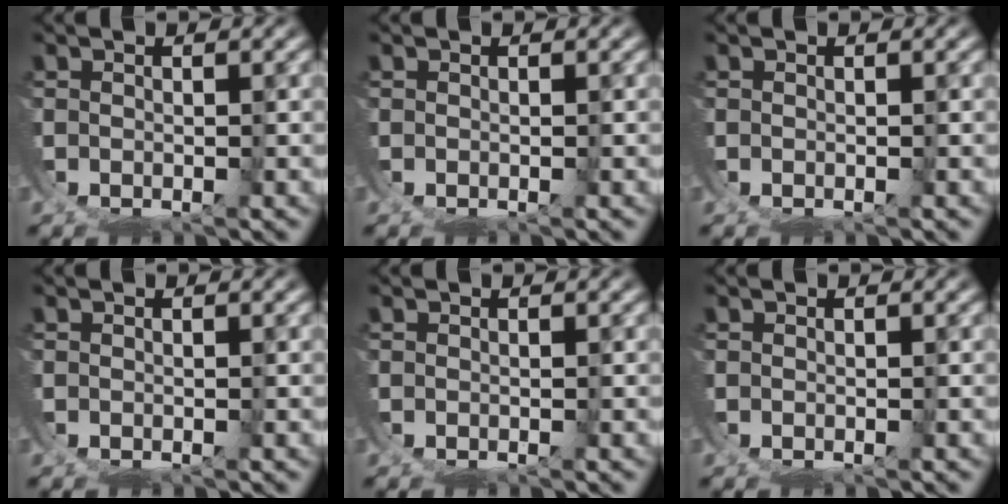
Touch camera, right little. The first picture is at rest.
{"total": 0.0}
{"total": 0.0}
{"total": 0.0}
{"total": 0.0}
{"total": 0.0}